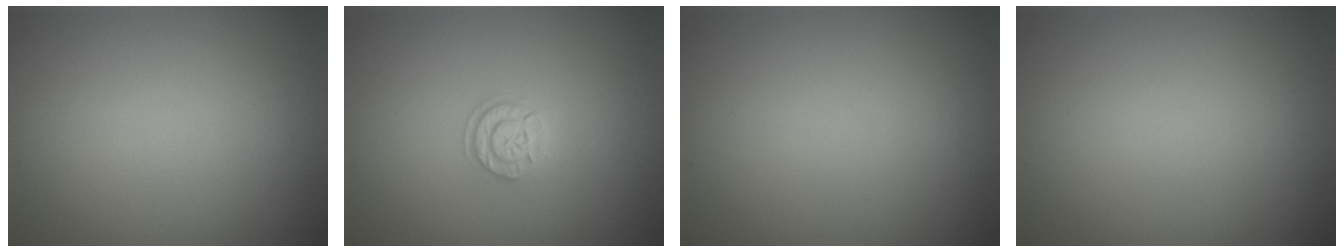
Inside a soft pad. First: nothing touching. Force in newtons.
{"total": 1.7, "press": 1.7, "slide": 0.2}
{"total": 0.0}
{"total": 0.0}